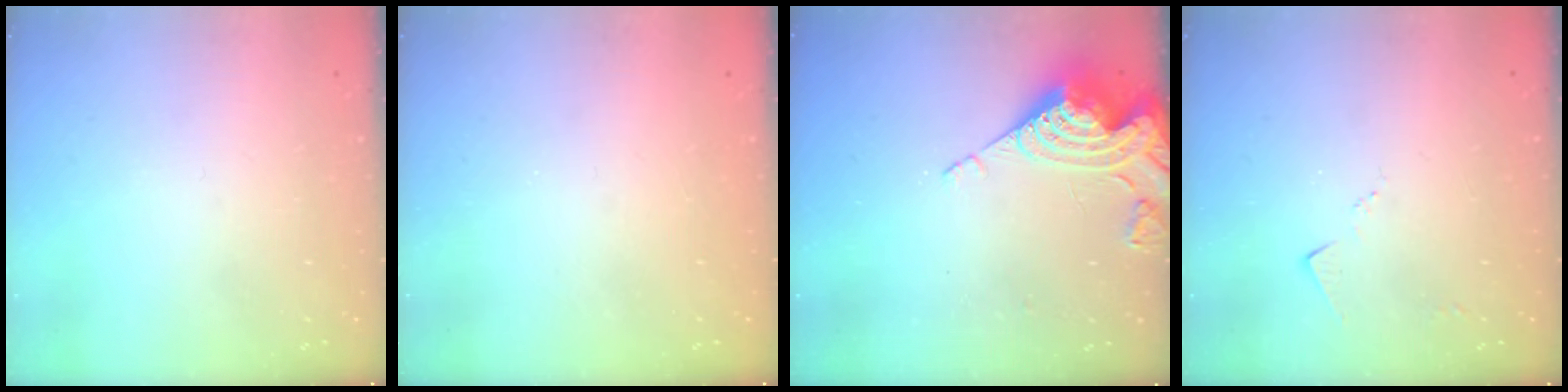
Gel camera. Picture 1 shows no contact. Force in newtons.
{"total": 0.8, "press": 0.8, "slide": 0.3}
{"total": 13.3, "press": 13.3, "slide": 1.1}
{"total": 3.8, "press": 3.7, "slide": 0.4}